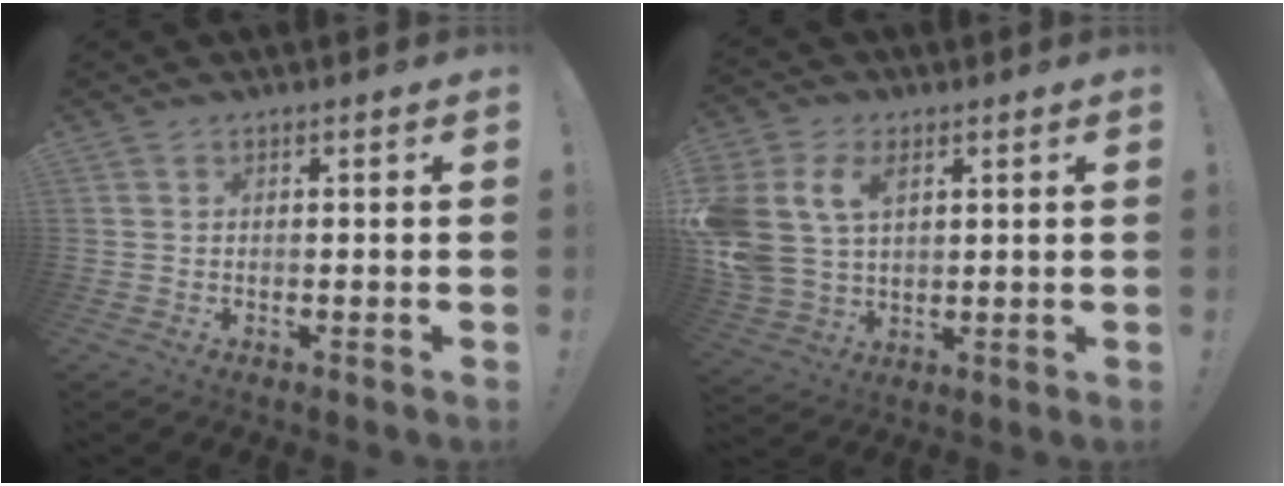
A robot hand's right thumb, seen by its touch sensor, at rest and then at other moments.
{"total": 14.1, "force": [4.9, 10.1, 8.5], "torque": [-0.193, -0.012, 0.096]}